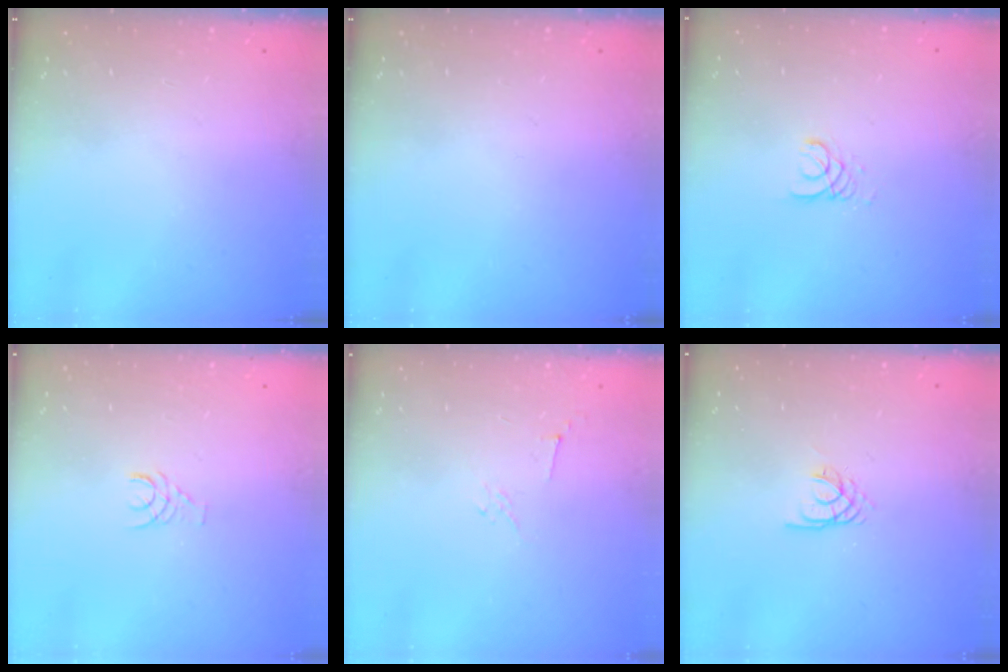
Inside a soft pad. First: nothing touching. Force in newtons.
{"total": 0.0}
{"total": 2.6, "press": 2.6, "slide": 0.2}
{"total": 3.9, "press": 3.9, "slide": 0.4}
{"total": 2.9, "press": 2.8, "slide": 0.8}
{"total": 2.2, "press": 2.2, "slide": 0.3}